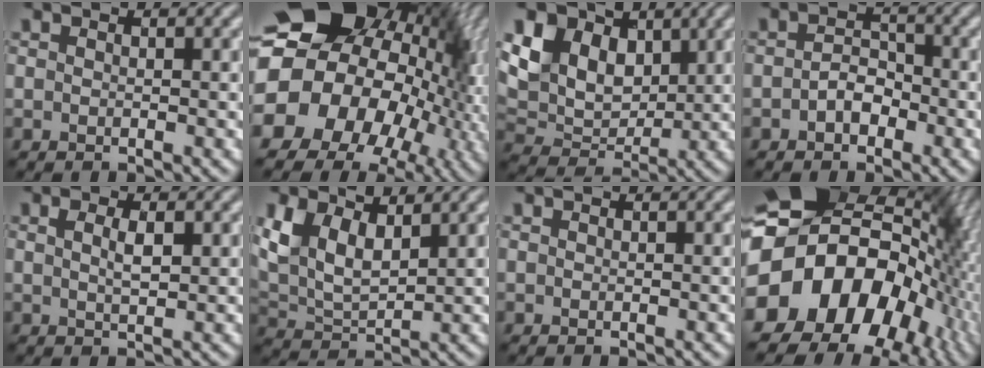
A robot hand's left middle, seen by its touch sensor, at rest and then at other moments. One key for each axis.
{"total": 21.4, "fx": -1.4, "fy": 17.3, "fz": 12.5, "tx": -0.185, "ty": 0.003, "tz": -0.062}
{"total": 7.7, "fx": 3.4, "fy": 5.3, "fz": 4.4, "tx": -0.108, "ty": 0.010, "tz": 0.054}
{"total": 2.3, "fx": -0.9, "fy": 1.5, "fz": 1.5, "tx": -0.029, "ty": 0.006, "tz": -0.020}
{"total": 2.1, "fx": 0.6, "fy": 0.8, "fz": 1.8, "tx": -0.036, "ty": 0.000, "tz": 0.013}
{"total": 6.0, "fx": 2.8, "fy": 3.1, "fz": 4.3, "tx": -0.097, "ty": 0.002, "tz": 0.052}
{"total": 0.0}
{"total": 18.8, "fx": -2.1, "fy": 14.6, "fz": 11.6, "tx": -0.202, "ty": 0.004, "tz": -0.038}